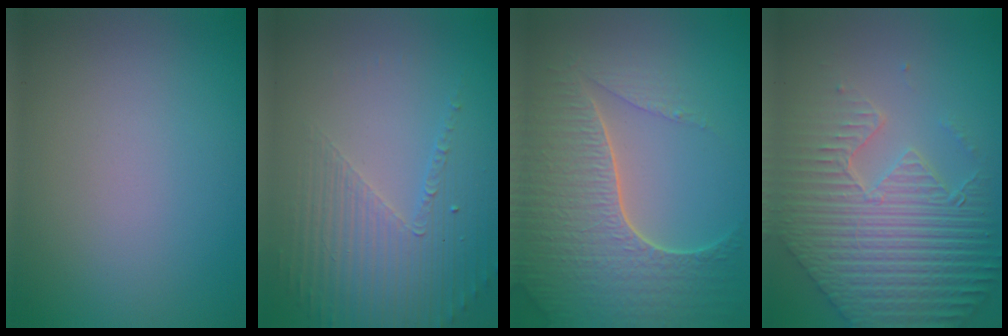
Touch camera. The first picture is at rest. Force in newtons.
{"total": 5.0, "press": 3.2, "slide": 3.8}
{"total": 7.7, "press": 5.6, "slide": 5.2}
{"total": 9.5, "press": 6.5, "slide": 6.8}